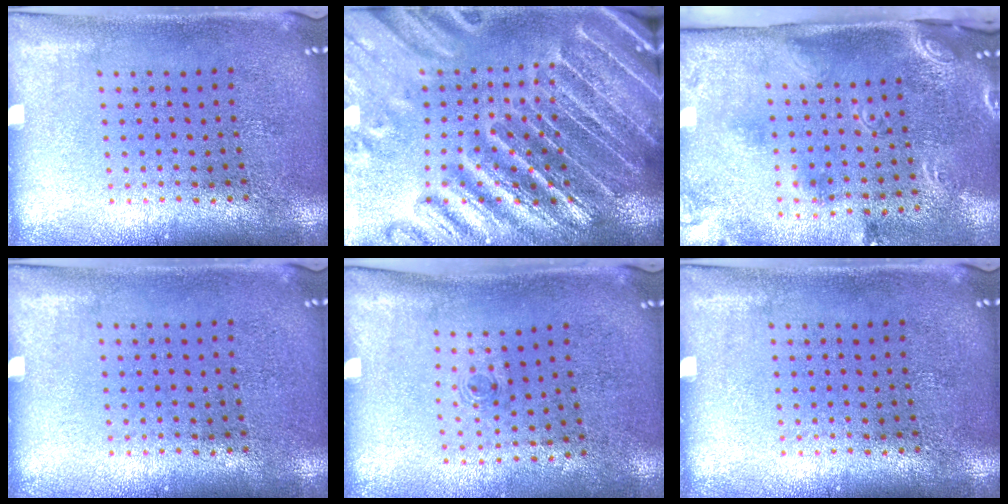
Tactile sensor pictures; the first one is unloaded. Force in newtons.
{"total": 5.0, "press": 4.5, "slide": 2.3}
{"total": 2.9, "press": 1.8, "slide": 2.3}
{"total": 0.0}
{"total": 0.6, "press": 0.2, "slide": 0.5}
{"total": 0.0}